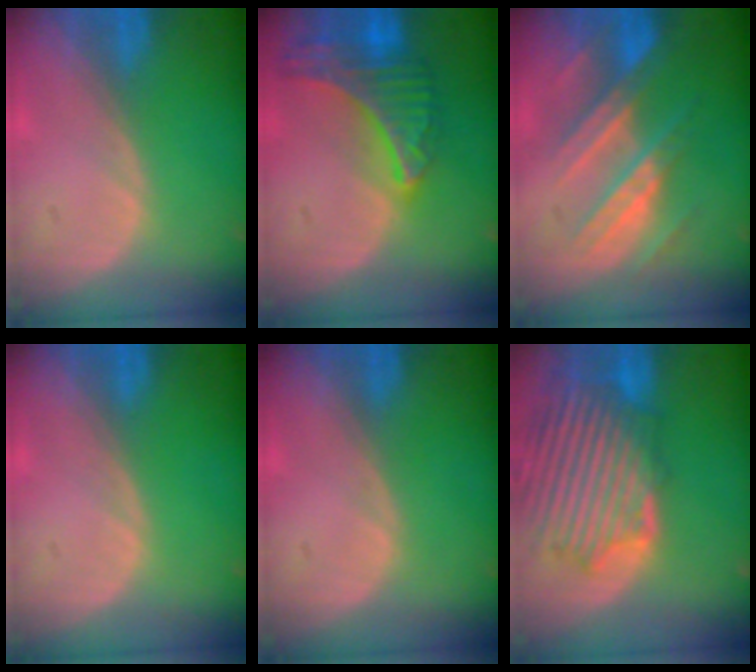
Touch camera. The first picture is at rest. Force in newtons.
{"total": 9.2, "press": 8.0, "slide": 4.4}
{"total": 8.6, "press": 8.3, "slide": 2.4}
{"total": 0.0}
{"total": 0.0}
{"total": 12.7, "press": 11.5, "slide": 5.3}